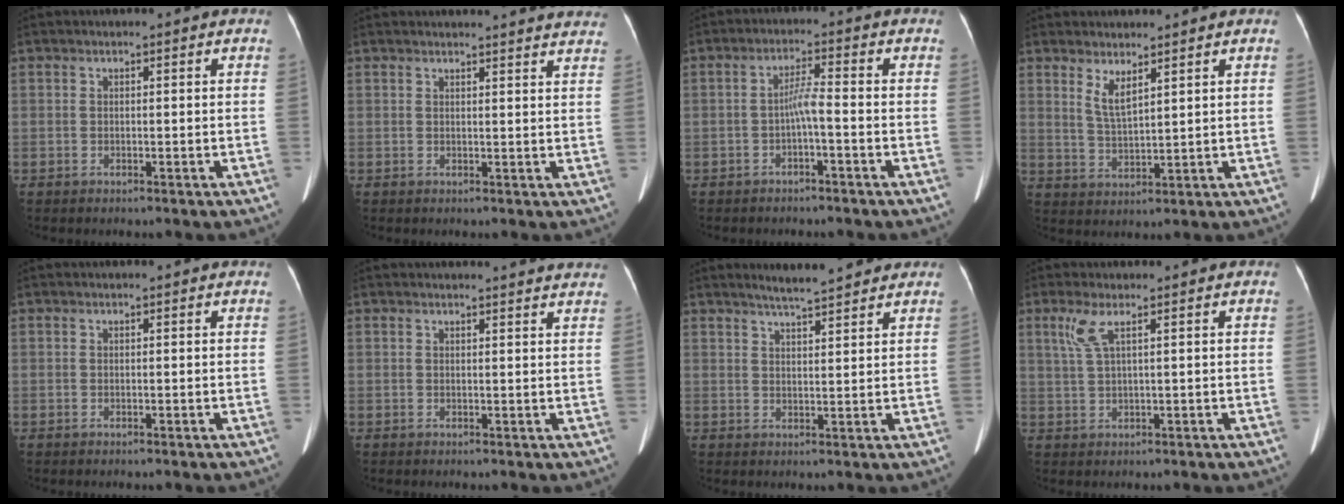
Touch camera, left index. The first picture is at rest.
{"total": 15.5, "force": [15.1, 1.3, 3.4], "torque": [-0.029, -0.023, 0.158]}
{"total": 3.1, "force": [-1.1, 0.1, 2.9], "torque": [-0.053, 0.007, -0.020]}
{"total": 3.6, "force": [2.5, 0.6, 2.6], "torque": [-0.056, -0.011, 0.056]}
{"total": 0.0}
{"total": 8.5, "force": [8.3, 0.4, 1.8], "torque": [-0.010, 0.000, 0.072]}
{"total": 7.4, "force": [6.6, 0.8, 3.3], "torque": [-0.053, 0.016, 0.093]}
{"total": 3.2, "force": [1.5, 0.1, 2.8], "torque": [-0.075, 0.009, 0.040]}